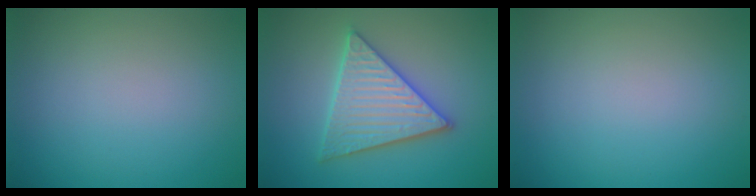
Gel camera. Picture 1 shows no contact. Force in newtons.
{"total": 5.7, "press": 5.6, "slide": 0.6}
{"total": 0.0}